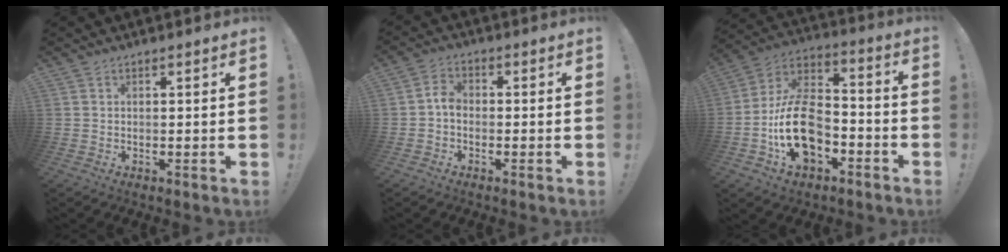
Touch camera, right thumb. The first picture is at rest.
{"total": 4.1, "force": [-1.2, 2.7, 2.8], "torque": [-0.052, 0.016, -0.021]}
{"total": 19.6, "force": [-6.7, 13.0, 13.0], "torque": [-0.226, 0.042, -0.105]}